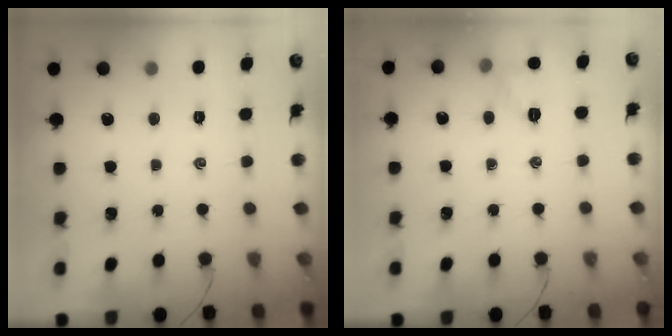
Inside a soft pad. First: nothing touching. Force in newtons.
{"total": 6.6, "press": 6.5, "slide": 1.2}